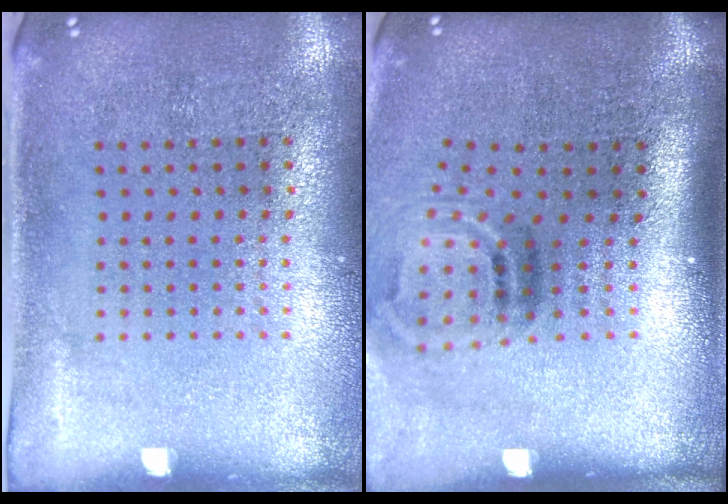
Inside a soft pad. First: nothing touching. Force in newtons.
{"total": 2.1, "press": 1.3, "slide": 1.7}